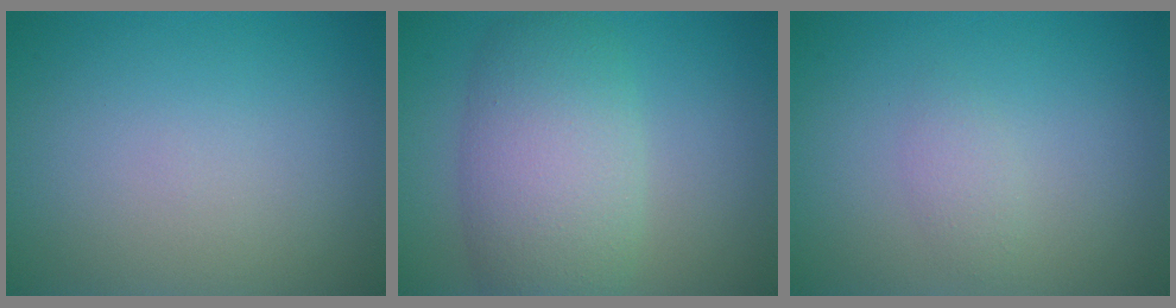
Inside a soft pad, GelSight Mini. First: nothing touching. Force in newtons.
{"total": 6.9, "press": 6.9, "slide": 0.2}
{"total": 1.1, "press": 1.1, "slide": 0.1}